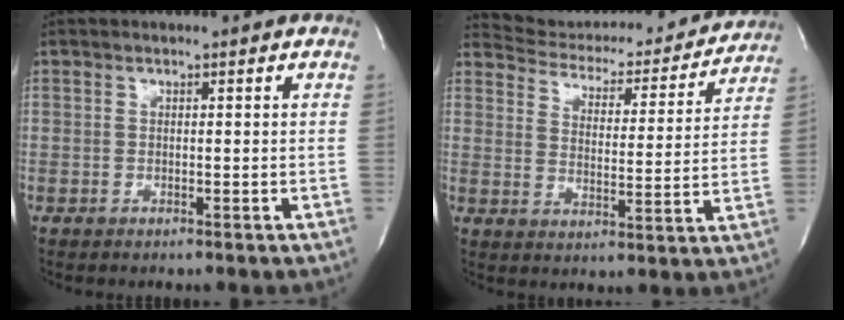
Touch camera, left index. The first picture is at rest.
{"total": 18.0, "force": [17.2, 3.9, 3.4], "torque": [-0.039, -0.028, 0.221]}